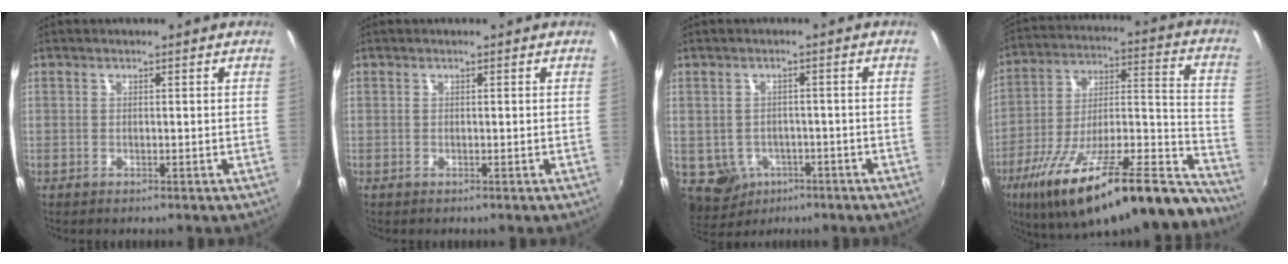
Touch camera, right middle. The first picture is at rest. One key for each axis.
{"total": 0.0}
{"total": 8.1, "fx": -3.3, "fy": 6.9, "fz": 2.7, "tx": -0.080, "ty": -0.008, "tz": -0.033}
{"total": 30.7, "fx": -22.5, "fy": 6.9, "fz": 19.7, "tx": -0.289, "ty": -0.023, "tz": -0.340}